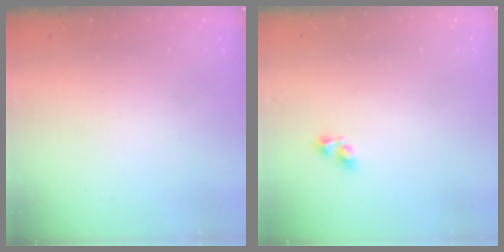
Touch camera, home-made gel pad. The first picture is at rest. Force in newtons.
{"total": 4.5, "press": 4.5, "slide": 0.4}